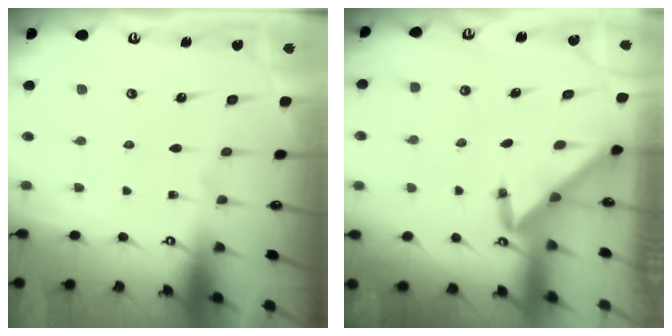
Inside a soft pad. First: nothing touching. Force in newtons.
{"total": 3.1, "press": 3.1, "slide": 0.2}